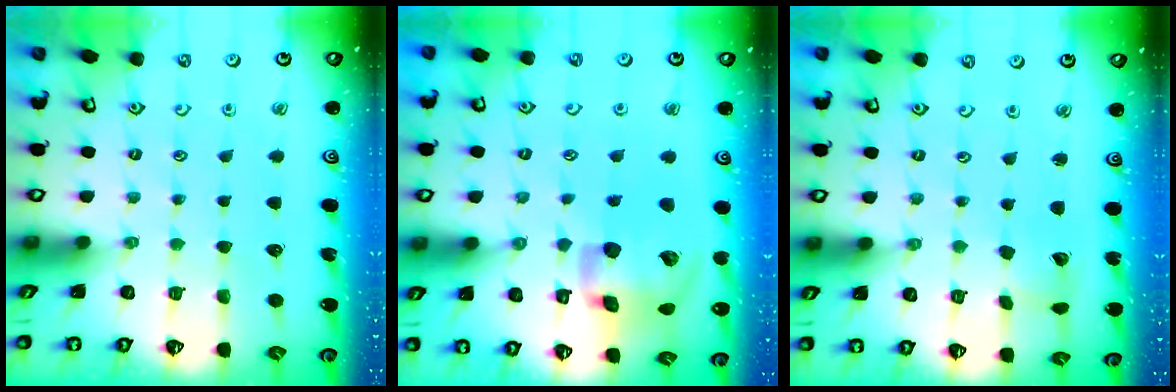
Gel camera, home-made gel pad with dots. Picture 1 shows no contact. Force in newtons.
{"total": 17.1, "press": 16.9, "slide": 2.5}
{"total": 3.3, "press": 3.2, "slide": 0.4}